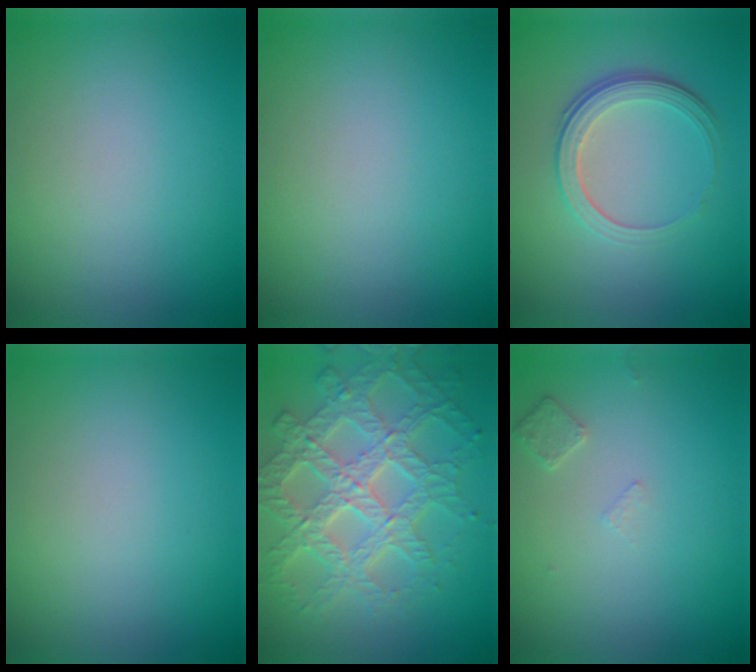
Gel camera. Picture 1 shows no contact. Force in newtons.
{"total": 0.0}
{"total": 3.8, "press": 2.8, "slide": 2.6}
{"total": 0.0}
{"total": 8.0, "press": 5.9, "slide": 5.4}
{"total": 1.2, "press": 1.1, "slide": 0.3}